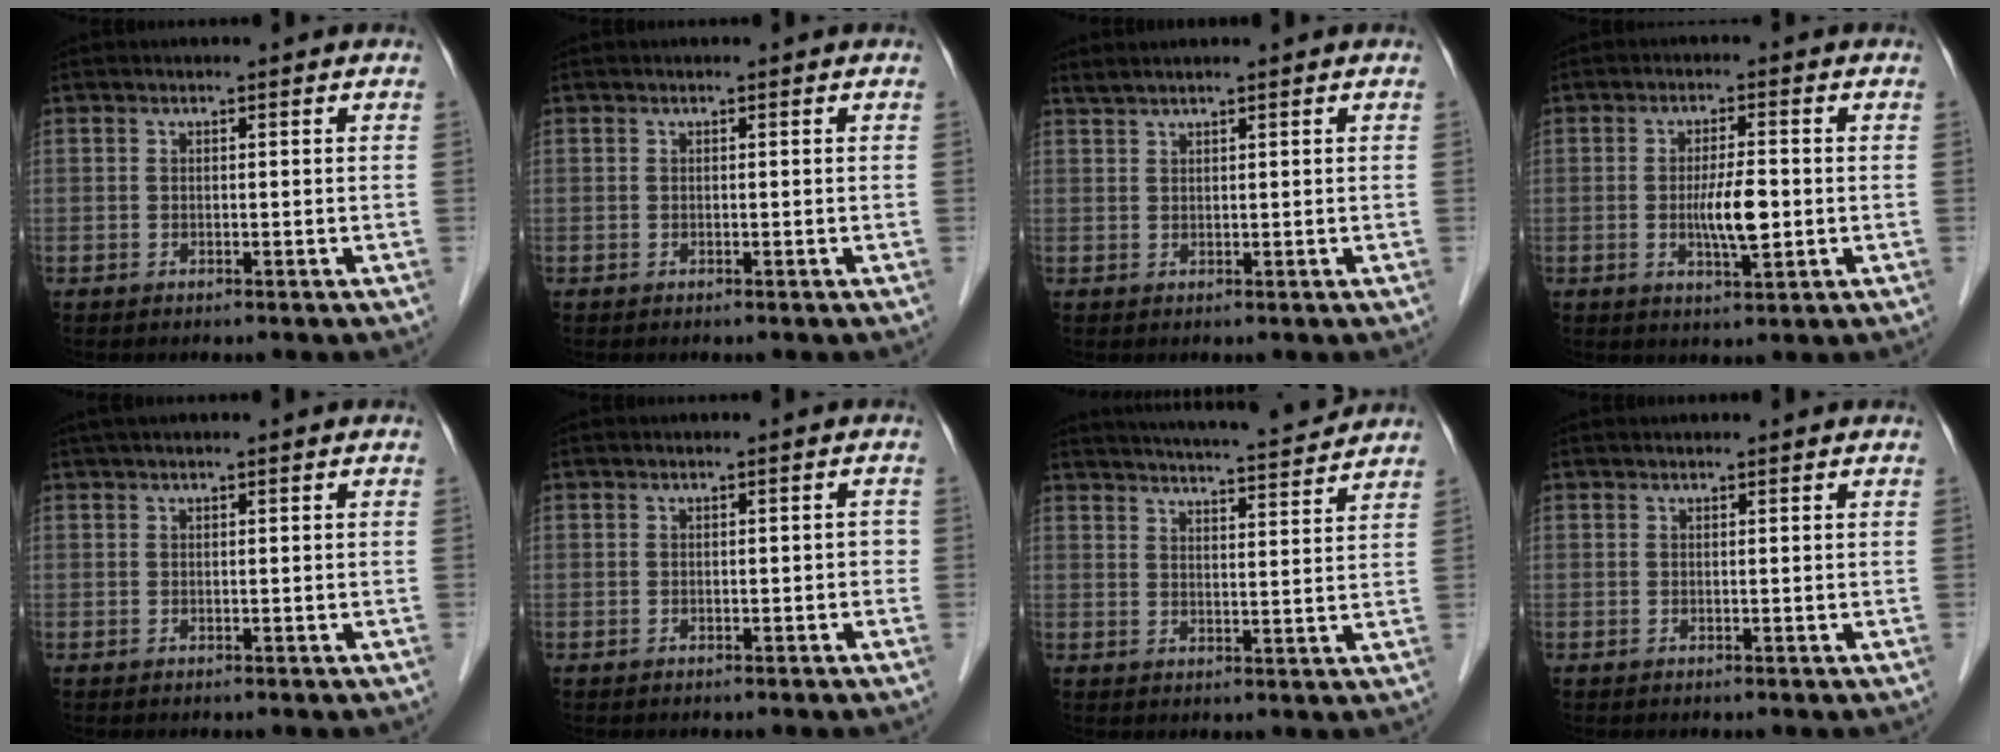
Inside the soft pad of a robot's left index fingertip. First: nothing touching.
{"total": 0.0}
{"total": 2.3, "force": [2.1, -0.3, 1.0], "torque": [-0.018, 0.020, 0.043]}
{"total": 5.2, "force": [-0.6, 0.9, 5.0], "torque": [-0.097, -0.006, -0.008]}
{"total": 2.1, "force": [1.6, 0.0, 1.3], "torque": [-0.019, 0.029, 0.030]}
{"total": 0.7, "force": [-0.2, 0.5, 0.5], "torque": [0.000, 0.004, -0.005]}
{"total": 14.2, "force": [13.4, 0.4, 4.9], "torque": [-0.082, 0.003, 0.180]}
{"total": 1.7, "force": [1.6, 0.2, 0.5], "torque": [-0.009, 0.021, 0.022]}